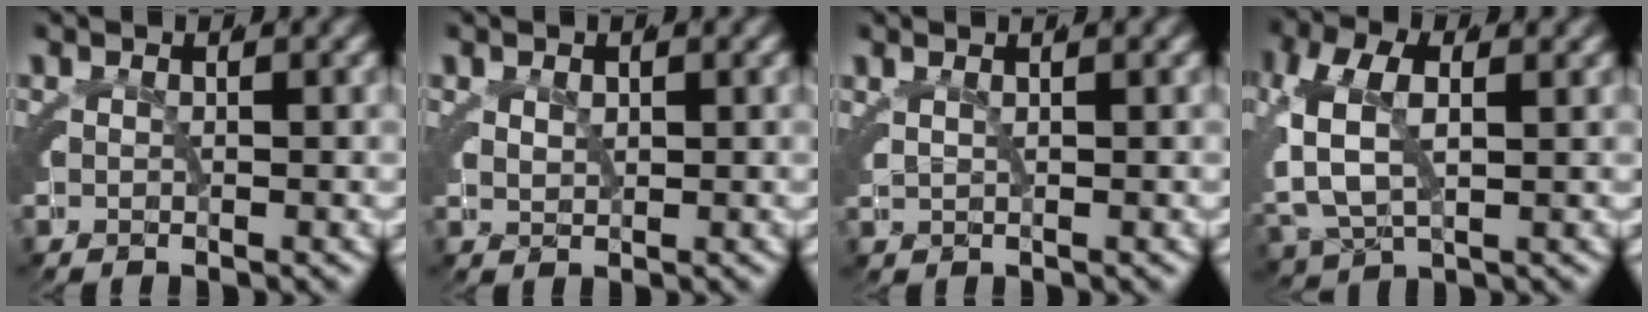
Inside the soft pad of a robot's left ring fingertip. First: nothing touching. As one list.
[{"total": 1.1, "force": [0.3, 1.0, 0.2], "torque": [-0.008, -0.006, 0.007]}, {"total": 0.9, "force": [0.6, 0.4, 0.5], "torque": [-0.017, 0.001, 0.011]}, {"total": 4.7, "force": [0.0, 3.7, 2.9], "torque": [-0.097, -0.020, 0.008]}]